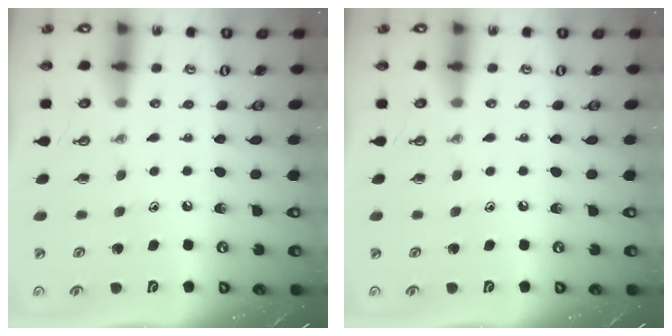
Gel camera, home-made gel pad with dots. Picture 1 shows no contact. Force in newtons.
{"total": 0.0}